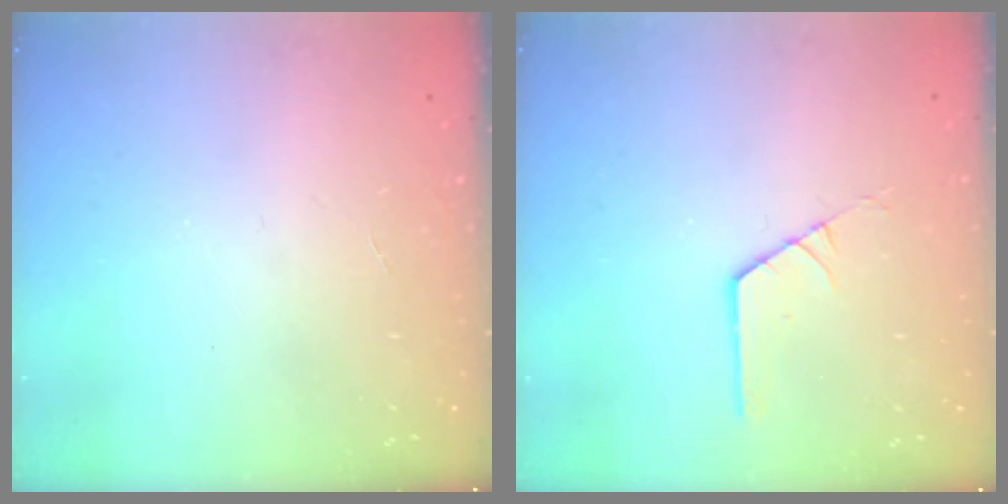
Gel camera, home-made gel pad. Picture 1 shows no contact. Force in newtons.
{"total": 1.3, "press": 1.3, "slide": 0.1}